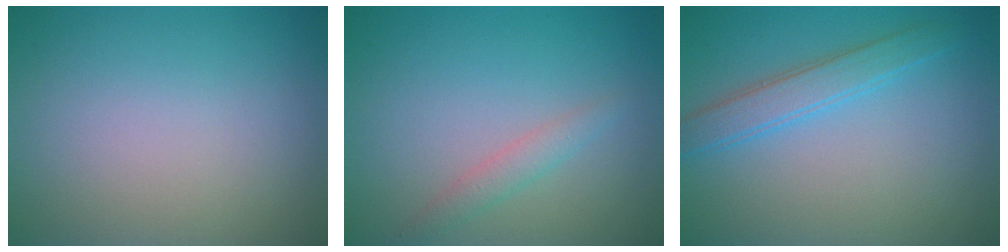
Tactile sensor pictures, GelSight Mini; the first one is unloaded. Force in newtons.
{"total": 1.5, "press": 1.5, "slide": 0.1}
{"total": 2.8, "press": 2.8, "slide": 0.1}